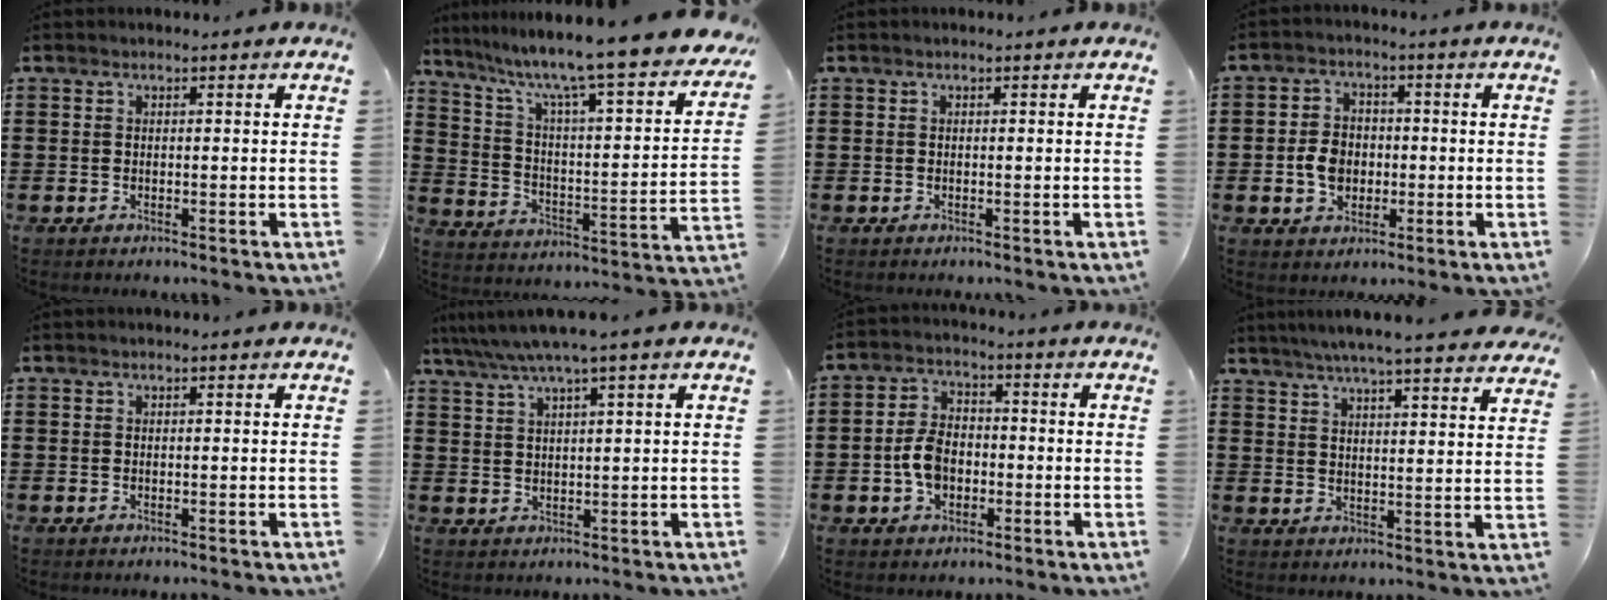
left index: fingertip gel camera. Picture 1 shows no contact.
{"total": 8.8, "force": [7.2, -0.5, 5.2], "torque": [-0.121, -0.069, 0.107]}
{"total": 0.0}
{"total": 5.0, "force": [-0.9, 3.9, 3.1], "torque": [-0.063, 0.003, -0.021]}
{"total": 0.0}
{"total": 4.1, "force": [2.6, -0.4, 3.1], "torque": [-0.067, -0.009, 0.042]}
{"total": 6.0, "force": [-1.4, 4.0, 4.3], "torque": [-0.107, 0.003, -0.033]}
{"total": 5.6, "force": [5.2, -0.4, 2.1], "torque": [-0.059, -0.022, 0.090]}